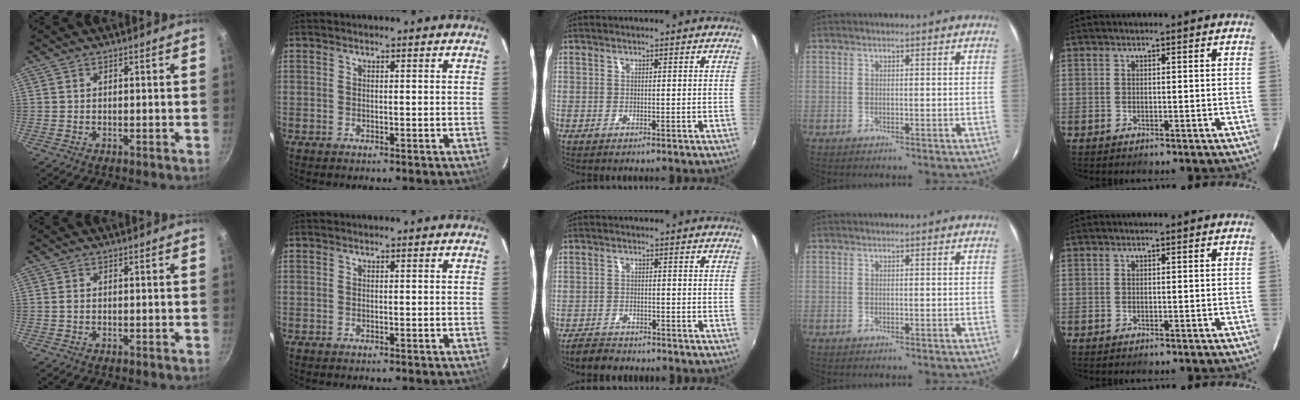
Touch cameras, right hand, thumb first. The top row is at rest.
{"thumb": {"total": 0.6, "force": [-0.1, 0.4, 0.4], "torque": [-0.010, 0.002, -0.002]}, "middle": {"total": 4.2, "force": [-3.8, 1.5, 1.0], "torque": [-0.040, -0.001, -0.068]}}